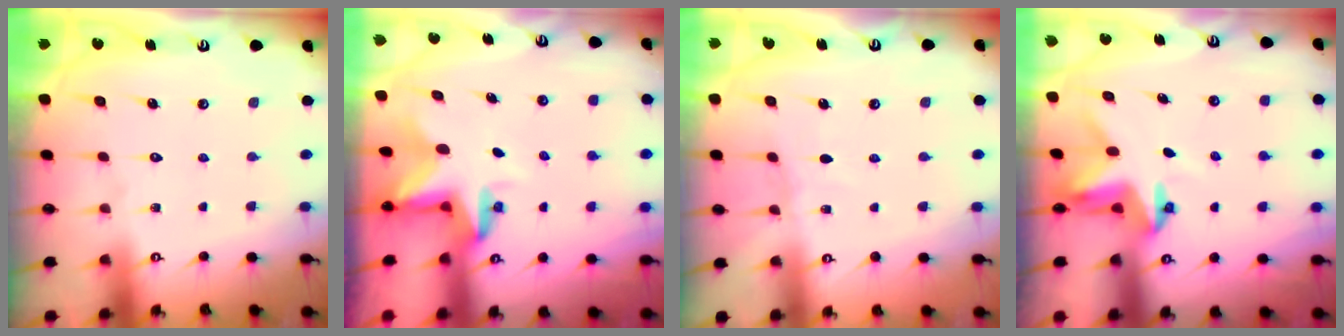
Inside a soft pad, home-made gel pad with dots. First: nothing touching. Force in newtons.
{"total": 3.2, "press": 3.2, "slide": 0.2}
{"total": 3.2, "press": 3.2, "slide": 0.4}
{"total": 3.4, "press": 3.4, "slide": 0.1}